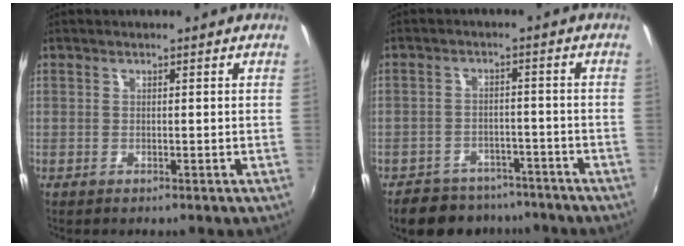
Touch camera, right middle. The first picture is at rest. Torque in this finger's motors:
{"motor_torque": [0.08, -0.08, 0.01, 0.01]}